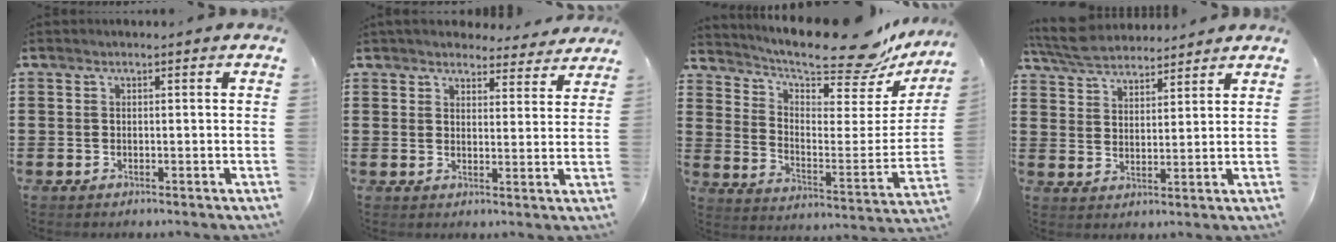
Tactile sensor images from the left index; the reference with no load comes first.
{"total": 4.3, "force": [4.2, 0.7, 0.5], "torque": [-0.018, -0.017, 0.075]}
{"total": 11.8, "force": [10.3, 1.7, 5.5], "torque": [-0.116, -0.079, 0.170]}
{"total": 6.0, "force": [5.7, 1.3, 1.4], "torque": [-0.048, -0.014, 0.105]}